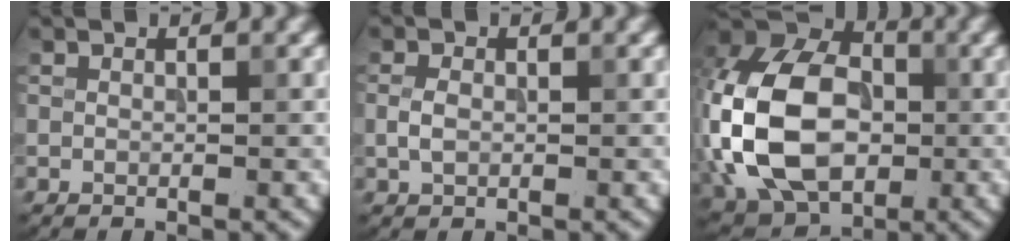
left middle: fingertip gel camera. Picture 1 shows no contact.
{"total": 1.5, "force": [-0.1, 1.1, 1.1], "torque": [-0.023, 0.002, -0.004]}
{"total": 14.0, "force": [-1.3, 10.0, 9.7], "torque": [-0.211, 0.009, -0.038]}